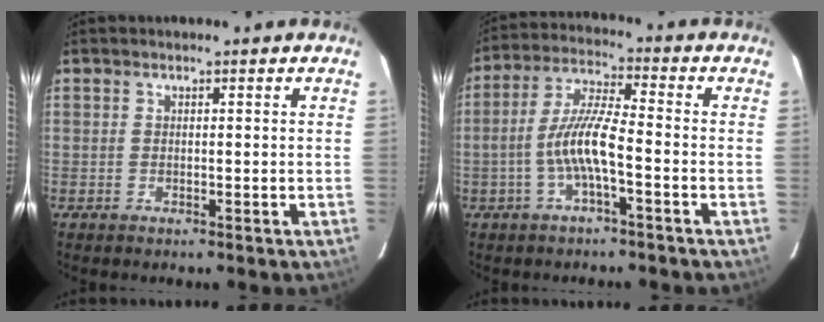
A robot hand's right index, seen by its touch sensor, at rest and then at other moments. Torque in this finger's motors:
{"motor_torque": [0.97, -0.70, 0.79, 0.20]}